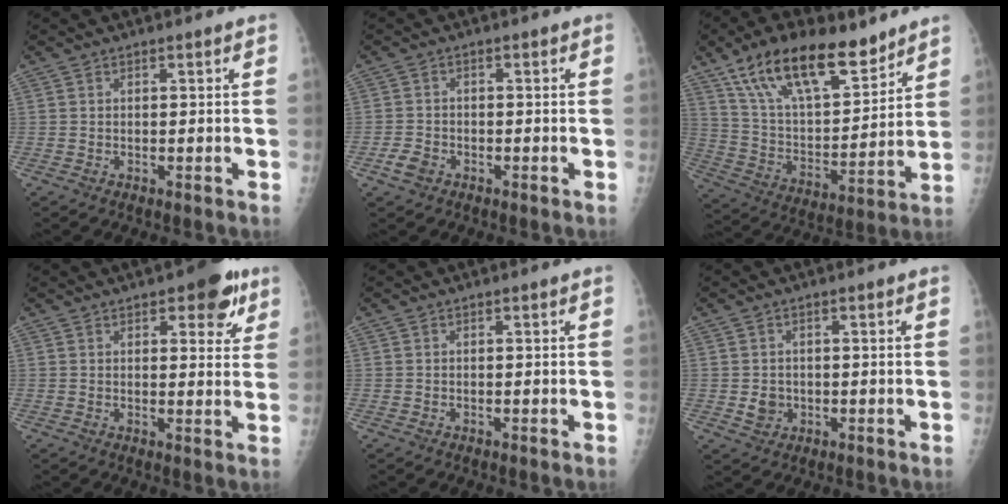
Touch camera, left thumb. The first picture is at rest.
{"total": 2.9, "force": [-1.5, 2.0, 1.4], "torque": [-0.023, 0.006, -0.028]}
{"total": 21.2, "force": [14.2, 8.8, 13.0], "torque": [-0.194, -0.052, 0.258]}
{"total": 7.9, "force": [4.2, 3.4, 5.7], "torque": [-0.043, -0.014, 0.047]}
{"total": 0.0}
{"total": 2.9, "force": [-0.3, 2.6, 1.2], "torque": [-0.008, 0.001, 0.001]}